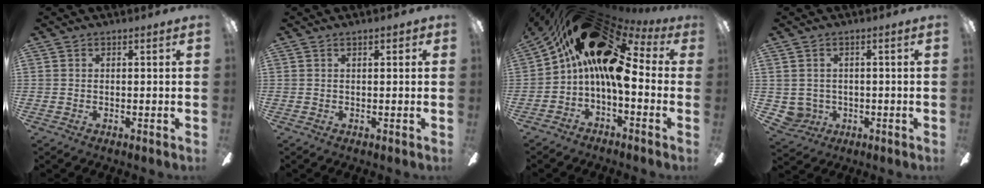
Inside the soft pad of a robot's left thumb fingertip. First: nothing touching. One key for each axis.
{"total": 0.8, "fx": 0.5, "fy": 0.5, "fz": 0.5, "tx": -0.001, "ty": 0.000, "tz": 0.006}
{"total": 25.9, "fx": 6.7, "fy": 12.9, "fz": 21.5, "tx": -0.382, "ty": -0.021, "tz": 0.119}
{"total": 3.9, "fx": 0.3, "fy": 3.9, "fz": 0.4, "tx": -0.026, "ty": 0.000, "tz": 0.009}